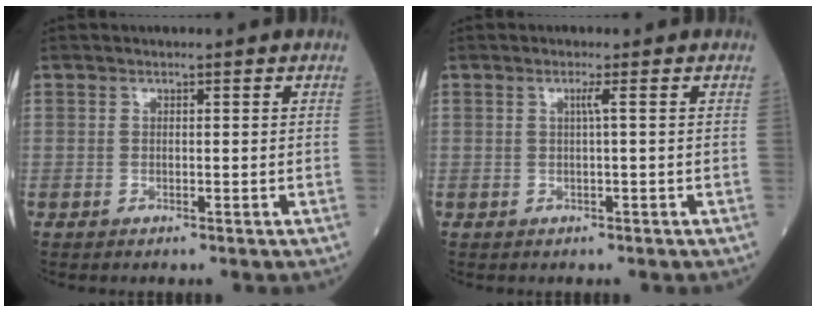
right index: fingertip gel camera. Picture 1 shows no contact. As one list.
[{"total": 1.1, "force": [0.2, -0.4, 1.0], "torque": [-0.020, 0.000, 0.005]}]